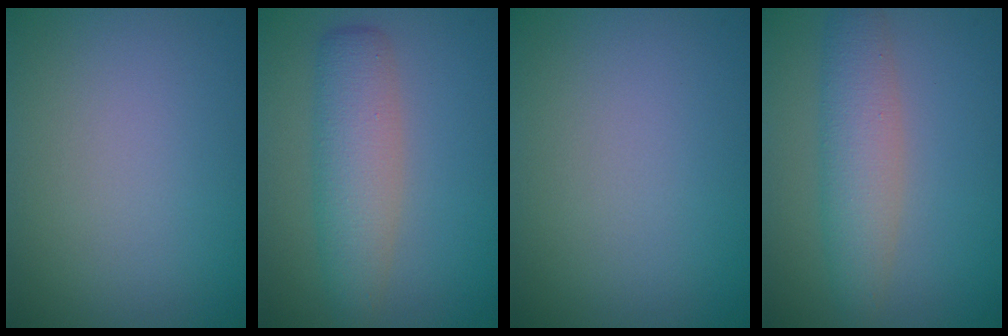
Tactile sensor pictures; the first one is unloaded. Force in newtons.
{"total": 4.2, "press": 4.2, "slide": 0.1}
{"total": 0.0}
{"total": 3.8, "press": 3.8, "slide": 0.1}